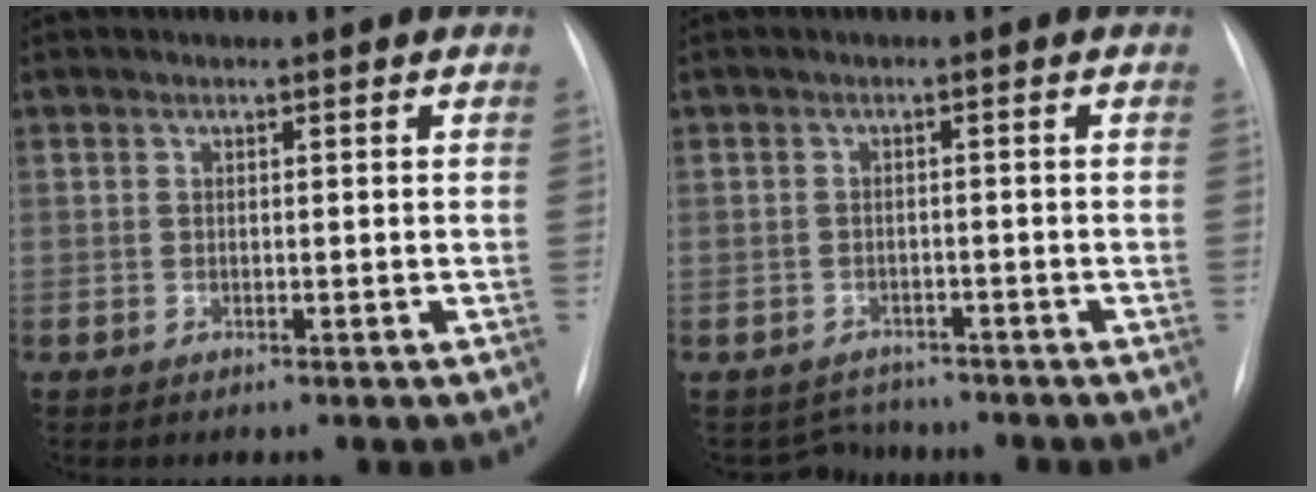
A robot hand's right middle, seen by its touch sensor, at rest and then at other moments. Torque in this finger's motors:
{"motor_torque": [-0.29, 0.17, -0.11, -0.03]}